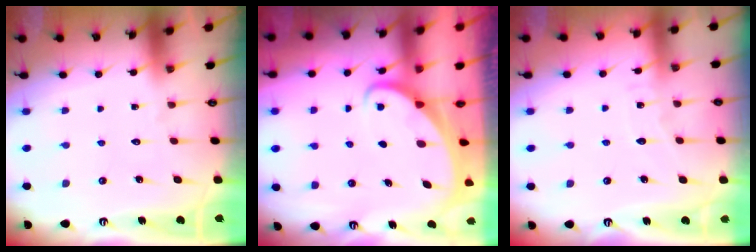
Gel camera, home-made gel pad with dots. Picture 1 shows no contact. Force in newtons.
{"total": 2.7, "press": 2.7, "slide": 0.4}
{"total": 4.8, "press": 4.7, "slide": 0.5}